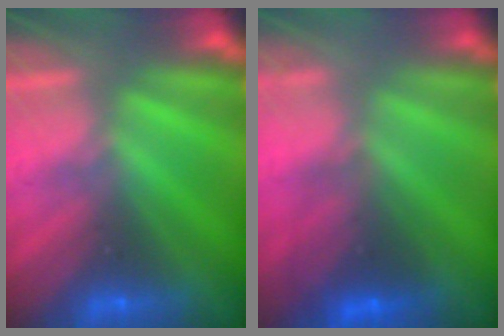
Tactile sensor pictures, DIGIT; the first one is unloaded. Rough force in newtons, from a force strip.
{"total": 2.8}